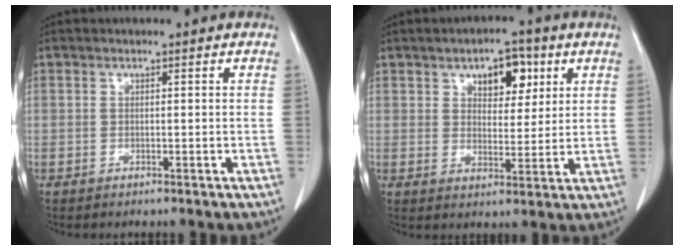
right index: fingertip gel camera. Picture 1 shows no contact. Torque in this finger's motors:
{"motor_torque": [0.36, 0.35, 0.10, 0.04]}